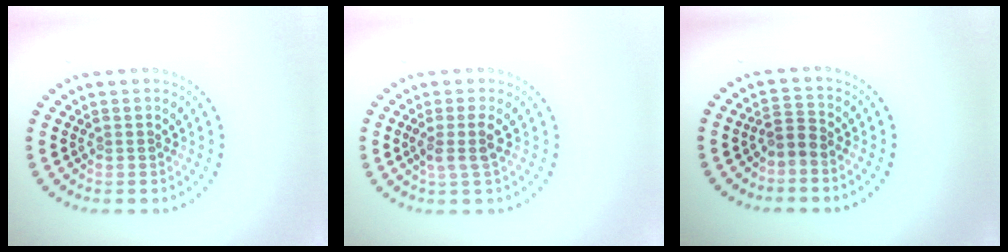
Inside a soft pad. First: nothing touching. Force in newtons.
{"total": 2.0, "press": 1.5, "slide": 1.2}
{"total": 1.8, "press": 1.2, "slide": 1.2}